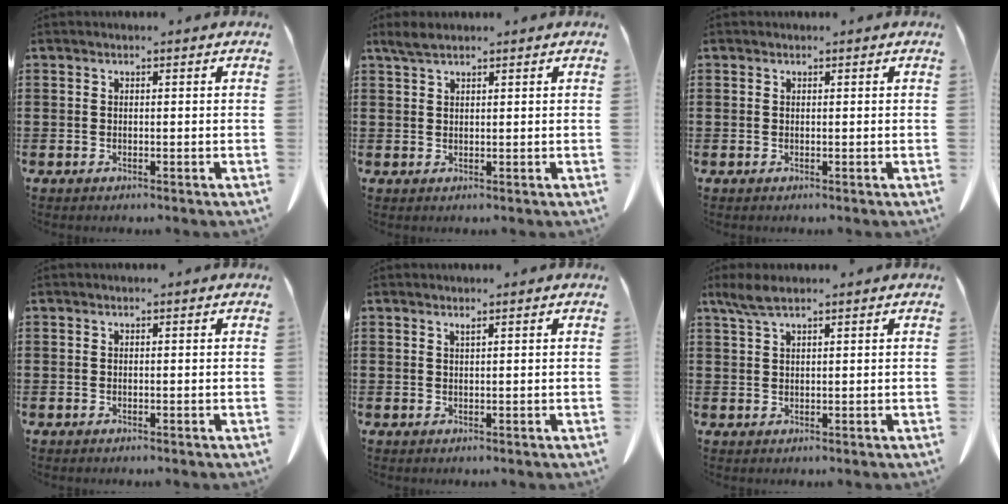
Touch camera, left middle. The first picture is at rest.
{"total": 2.2, "force": [1.7, 0.5, 1.3], "torque": [-0.030, 0.004, 0.031]}
{"total": 0.0}
{"total": 0.0}
{"total": 0.6, "force": [0.5, -0.1, 0.4], "torque": [-0.008, -0.003, 0.011]}
{"total": 3.3, "force": [2.2, 0.7, 2.3], "torque": [-0.050, 0.001, 0.041]}